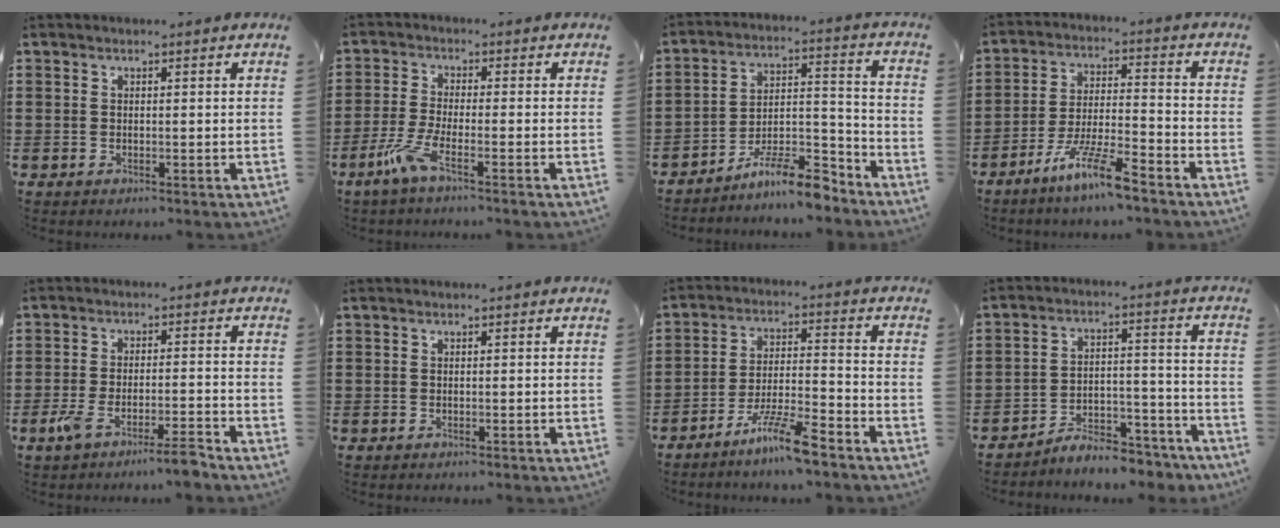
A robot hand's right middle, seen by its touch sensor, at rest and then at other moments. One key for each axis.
{"total": 5.5, "fx": -3.1, "fy": 0.7, "fz": 4.5, "tx": -0.109, "ty": -0.018, "tz": -0.063}
{"total": 9.3, "fx": -8.2, "fy": 1.6, "fz": 4.1, "tx": -0.059, "ty": 0.029, "tz": -0.152}
{"total": 9.0, "fx": -6.9, "fy": 0.6, "fz": 5.8, "tx": -0.122, "ty": -0.005, "tz": -0.135}
{"total": 5.6, "fx": -4.4, "fy": 0.1, "fz": 3.4, "tx": -0.070, "ty": -0.012, "tz": -0.082}
{"total": 0.0}
{"total": 8.0, "fx": -6.2, "fy": 0.4, "fz": 5.1, "tx": -0.105, "ty": -0.005, "tz": -0.119}
{"total": 6.3, "fx": -6.1, "fy": 0.9, "fz": 1.1, "tx": -0.014, "ty": 0.016, "tz": -0.118}